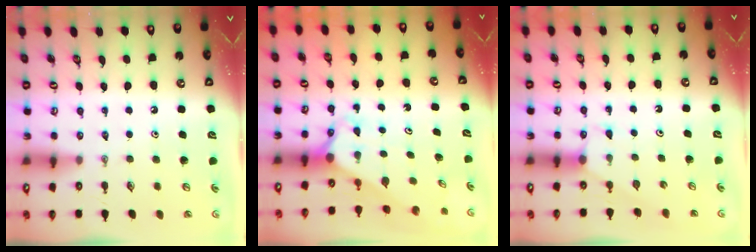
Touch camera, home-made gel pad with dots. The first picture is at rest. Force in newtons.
{"total": 2.6, "press": 2.6, "slide": 0.2}
{"total": 2.9, "press": 2.9, "slide": 0.3}